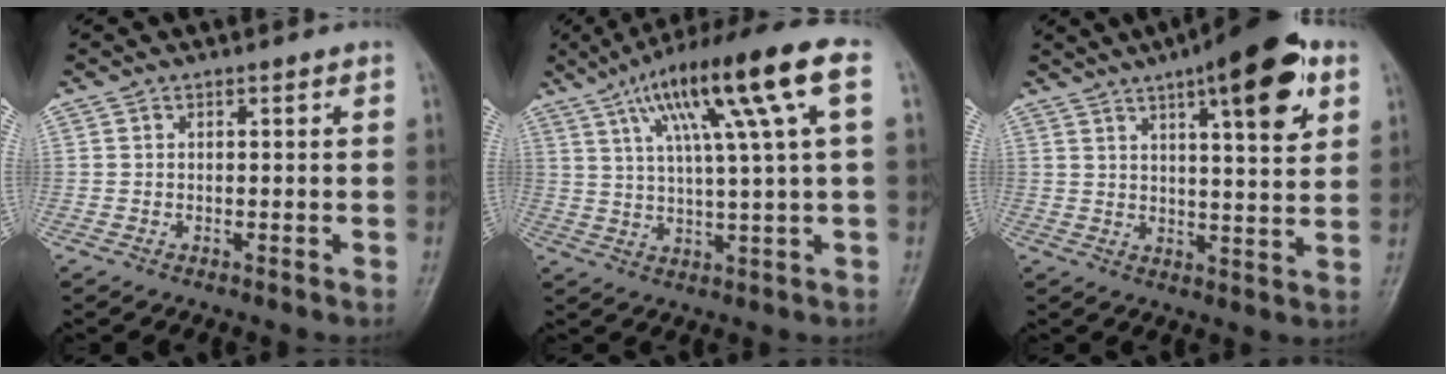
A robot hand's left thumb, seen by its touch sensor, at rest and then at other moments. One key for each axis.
{"total": 17.1, "fx": 6.3, "fy": 1.7, "fz": 15.8, "tx": -0.263, "ty": 0.014, "tz": 0.099}
{"total": 16.3, "fx": 8.0, "fy": 4.4, "fz": 13.4, "tx": -0.168, "ty": -0.021, "tz": 0.110}